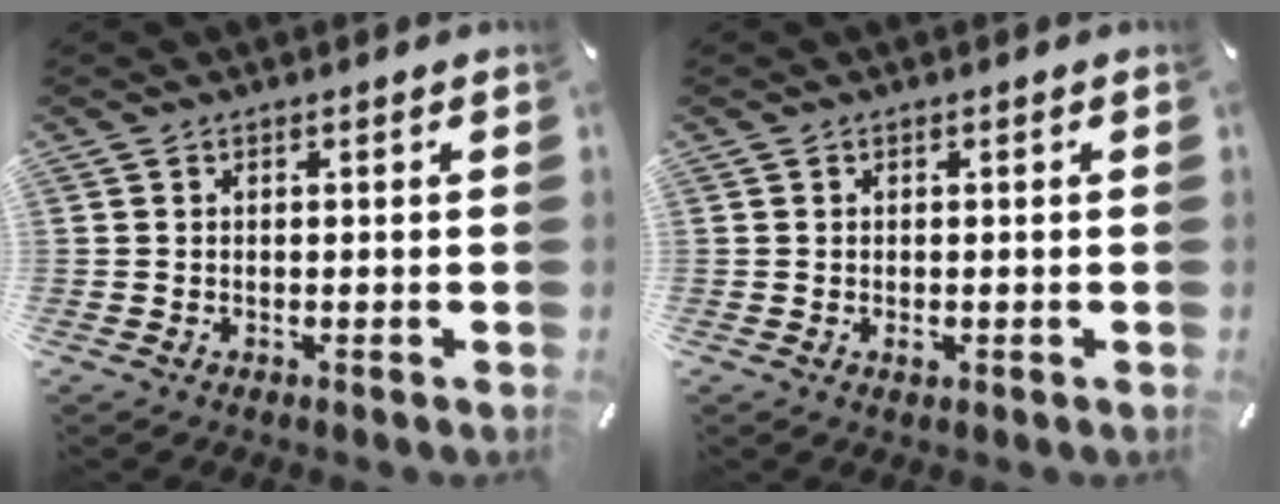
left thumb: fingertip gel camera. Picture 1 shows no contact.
{"total": 1.2, "force": [-0.1, 1.0, 0.6], "torque": [-0.010, 0.004, -0.003]}